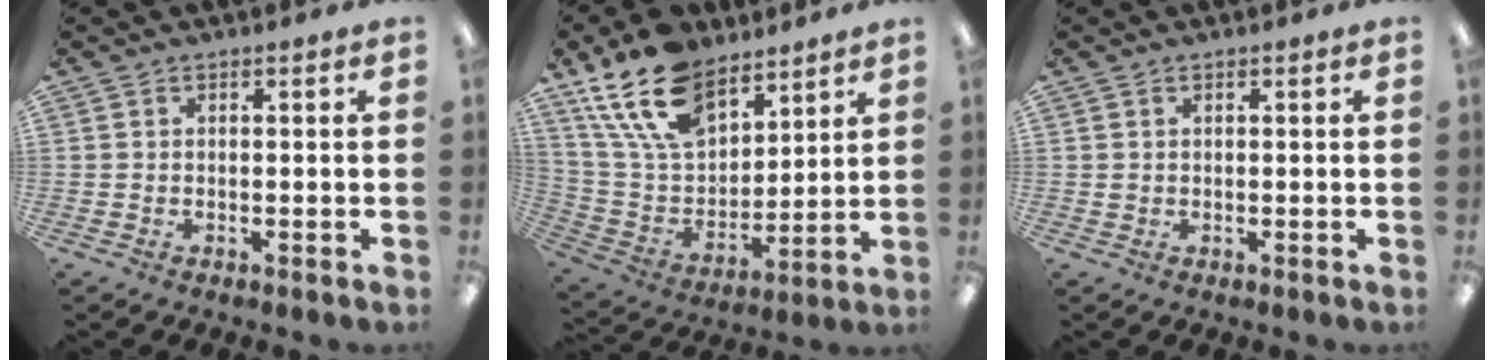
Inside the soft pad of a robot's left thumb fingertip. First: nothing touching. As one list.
[{"total": 19.2, "force": [12.7, 10.5, 9.9], "torque": [-0.205, -0.056, 0.234]}, {"total": 0.7, "force": [0.3, 0.6, 0.2], "torque": [-0.005, 0.004, 0.005]}]